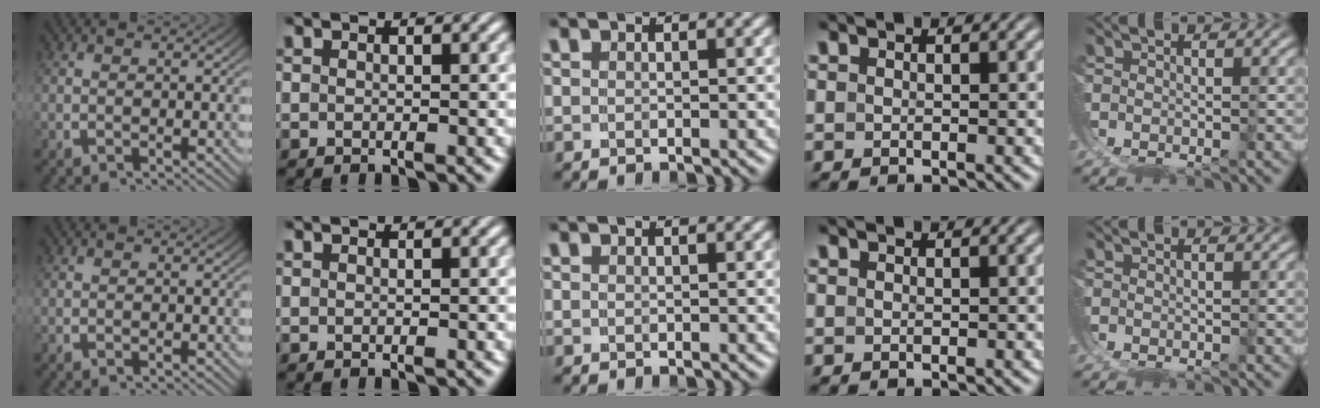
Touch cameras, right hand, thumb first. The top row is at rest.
{}